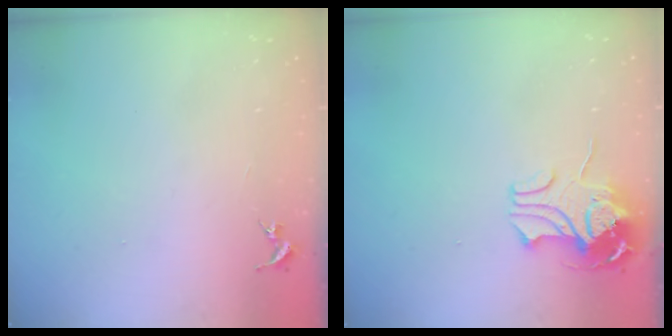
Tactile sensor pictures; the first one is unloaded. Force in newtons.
{"total": 10.8, "press": 10.7, "slide": 1.3}